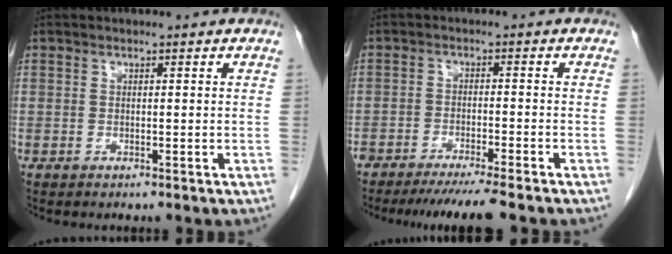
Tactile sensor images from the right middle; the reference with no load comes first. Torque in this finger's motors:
{"motor_torque": [1.09, -1.05, 0.10, 0.03]}